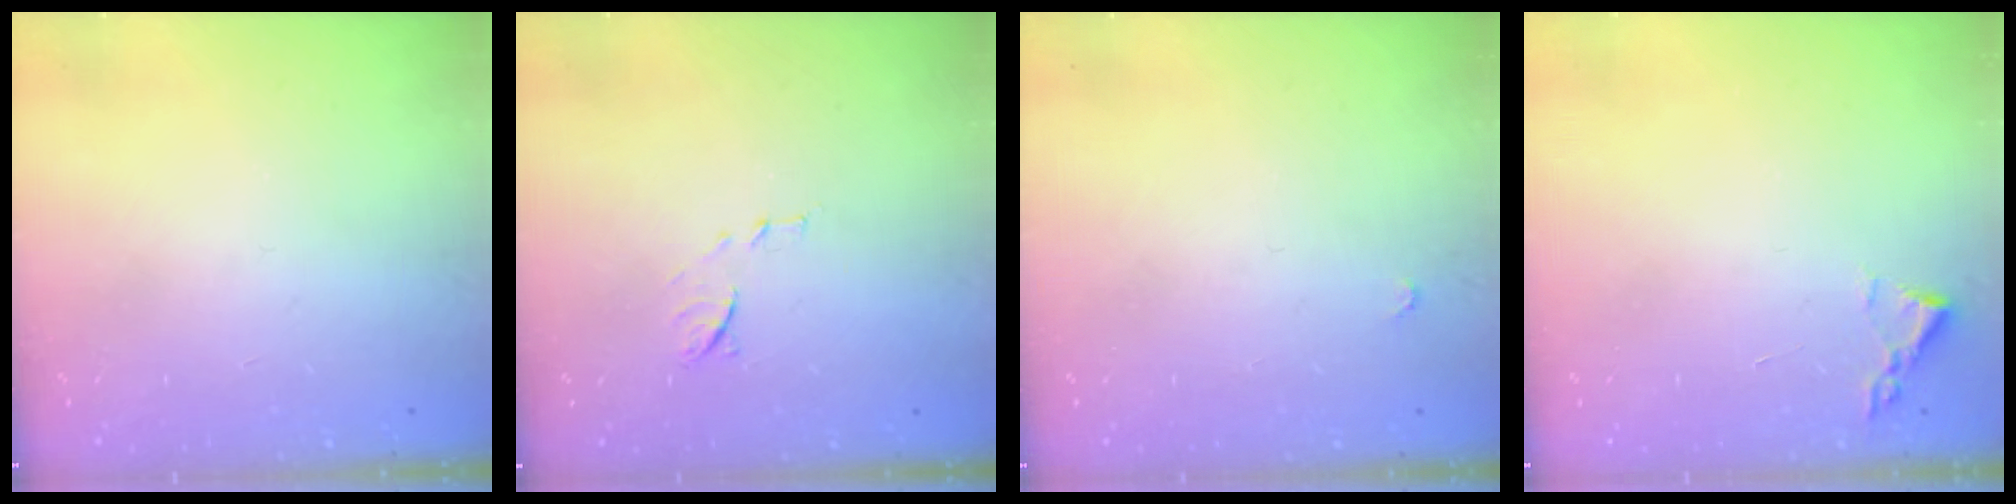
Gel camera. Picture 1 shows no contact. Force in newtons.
{"total": 7.9, "press": 7.9, "slide": 0.7}
{"total": 2.8, "press": 2.8, "slide": 0.4}
{"total": 1.8, "press": 1.8, "slide": 0.3}